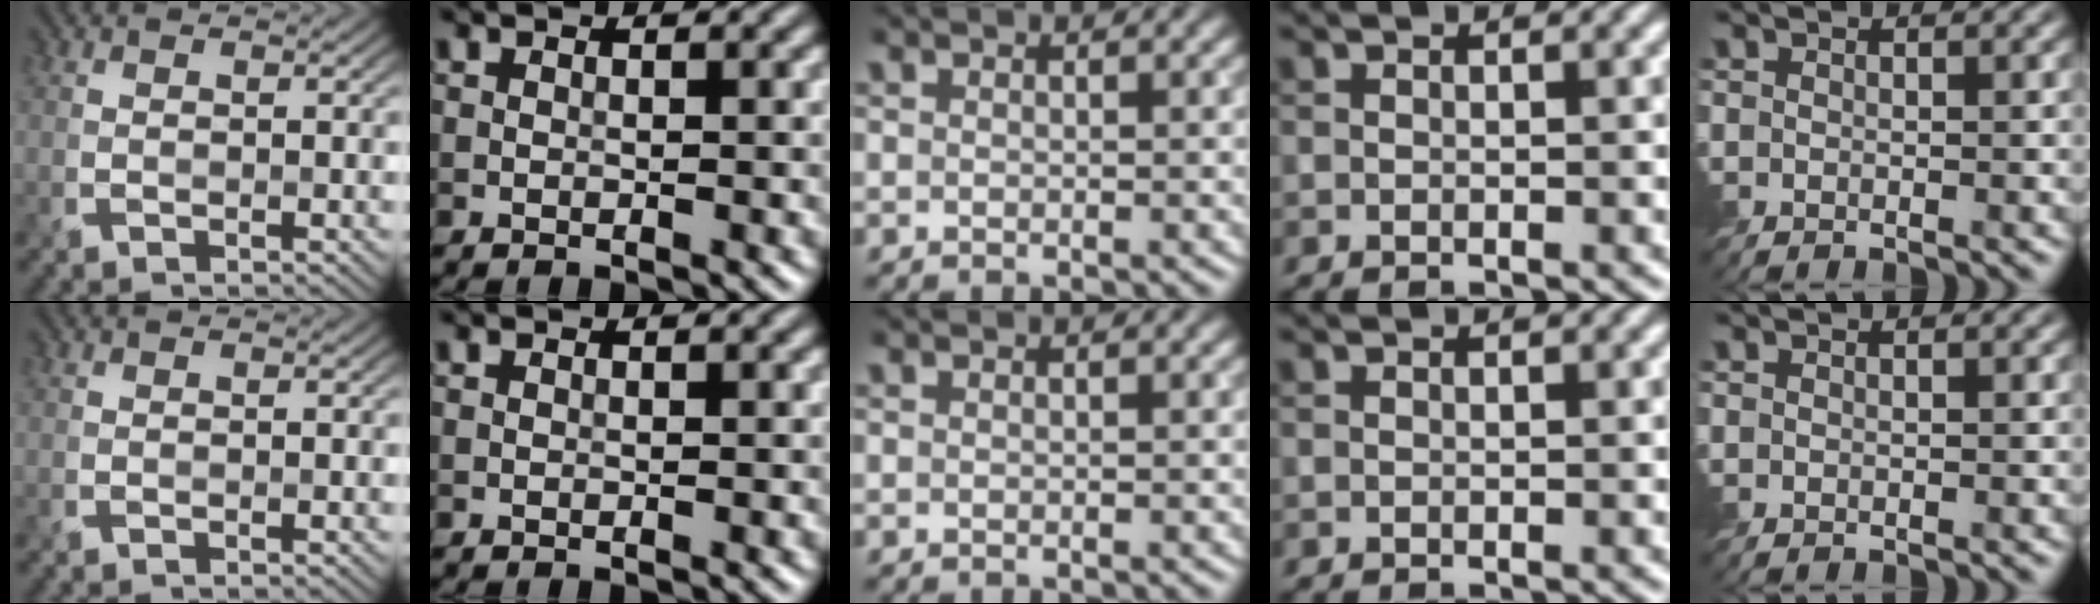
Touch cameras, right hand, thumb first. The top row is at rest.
{}